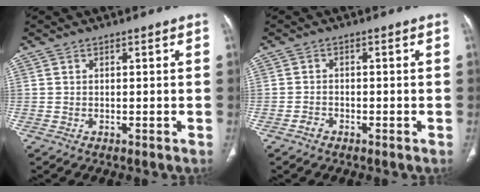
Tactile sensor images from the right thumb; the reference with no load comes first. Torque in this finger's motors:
{"motor_torque": [0.21, 0.02, -0.26, -0.12, -0.02]}